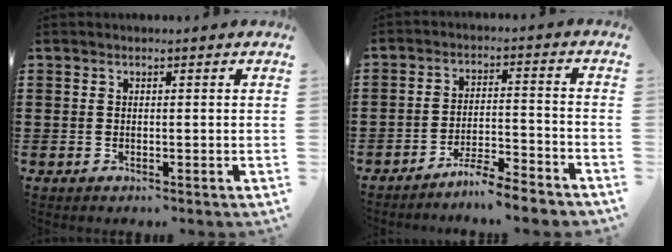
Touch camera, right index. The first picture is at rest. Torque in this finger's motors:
{"motor_torque": [1.09, 1.05, 0.35, 0.11]}